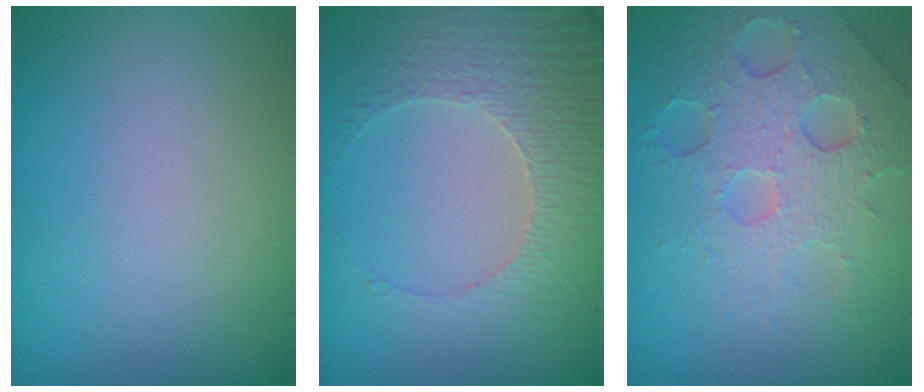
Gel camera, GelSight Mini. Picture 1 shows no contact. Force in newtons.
{"total": 4.7, "press": 3.6, "slide": 3.0}
{"total": 6.3, "press": 4.7, "slide": 4.2}